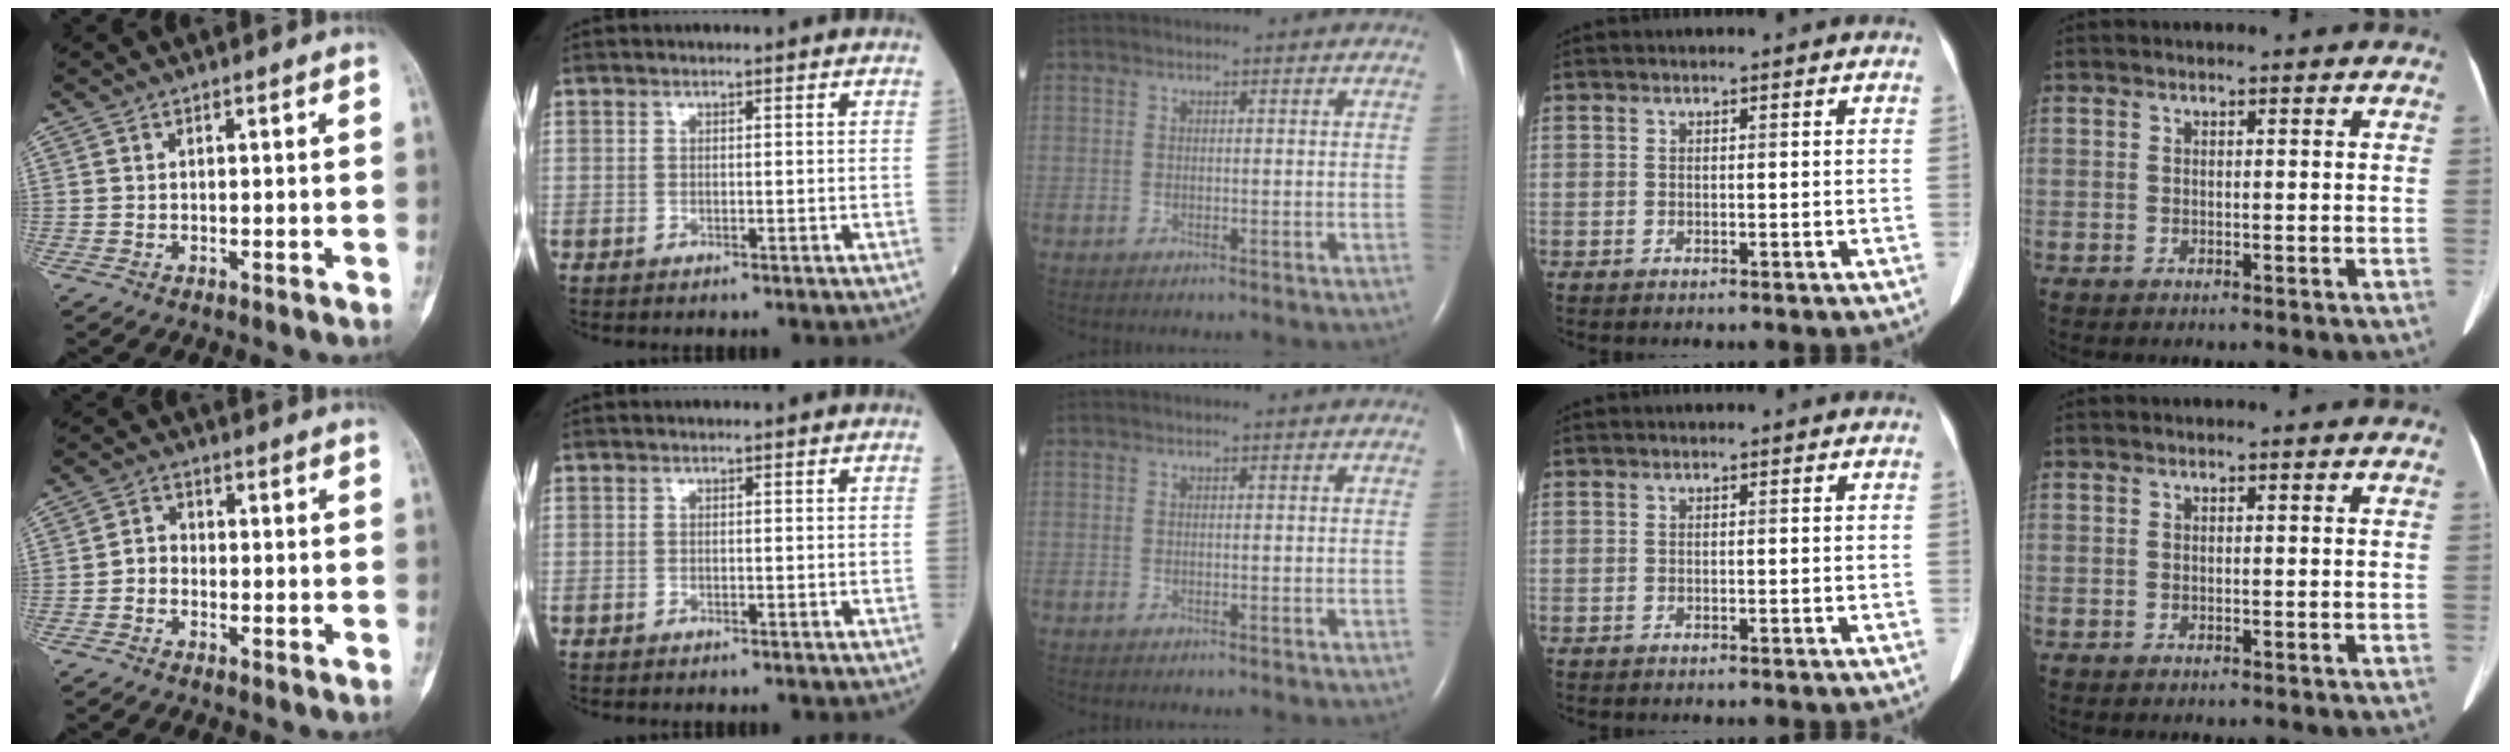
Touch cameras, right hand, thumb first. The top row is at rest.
{"thumb": {"total": 2.6, "force": [-0.9, 2.1, 1.3], "torque": [-0.007, 0.008, -0.029]}}